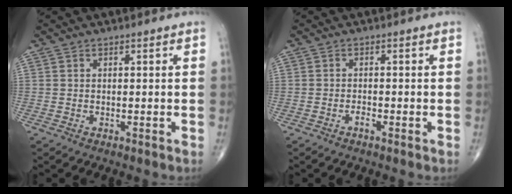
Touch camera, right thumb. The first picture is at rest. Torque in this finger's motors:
{"motor_torque": [0.46, 0.34, -0.01, -0.43, 0.02]}